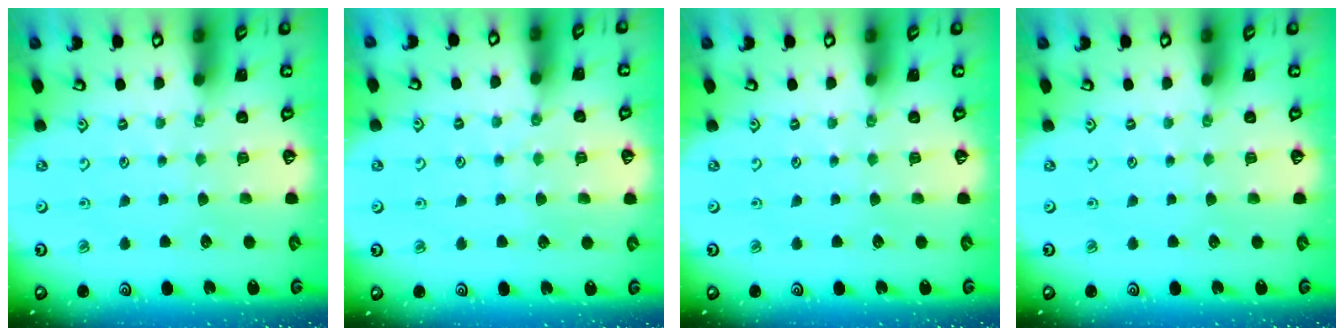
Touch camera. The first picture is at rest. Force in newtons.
{"total": 5.4, "press": 5.4, "slide": 0.6}
{"total": 0.0}
{"total": 0.0}